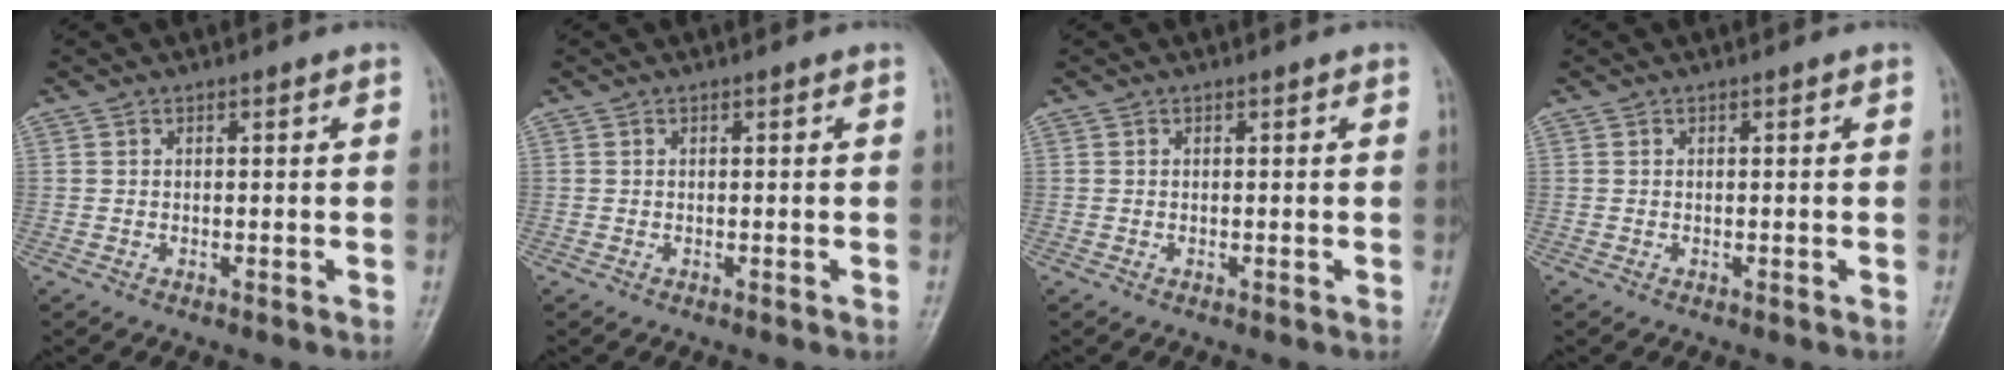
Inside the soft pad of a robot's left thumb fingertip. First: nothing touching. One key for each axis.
{"total": 0.0}
{"total": 0.0}
{"total": 0.0}